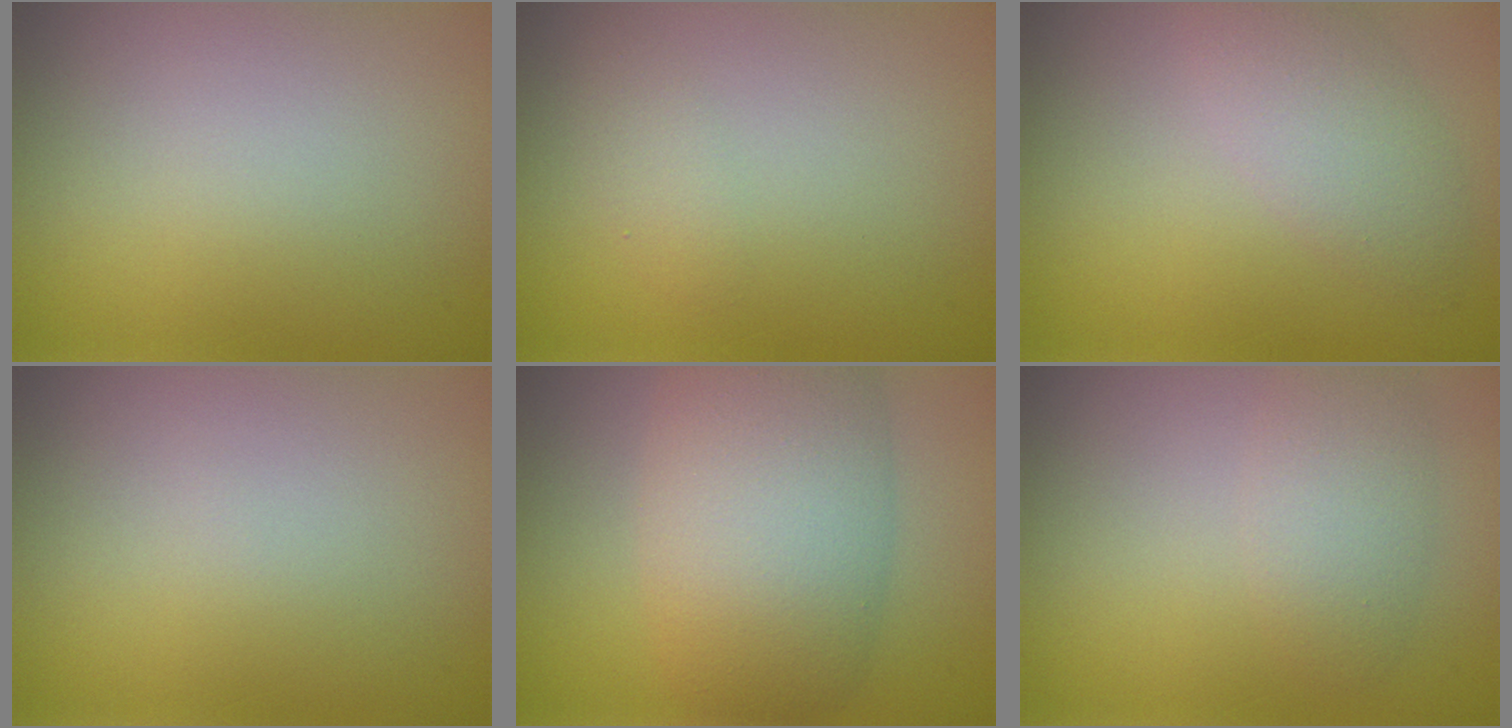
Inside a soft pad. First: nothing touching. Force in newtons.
{"total": 1.2, "press": 1.2, "slide": 0.0}
{"total": 3.2, "press": 3.2, "slide": 0.2}
{"total": 0.0}
{"total": 8.0, "press": 8.0, "slide": 0.7}
{"total": 2.6, "press": 2.6, "slide": 0.1}